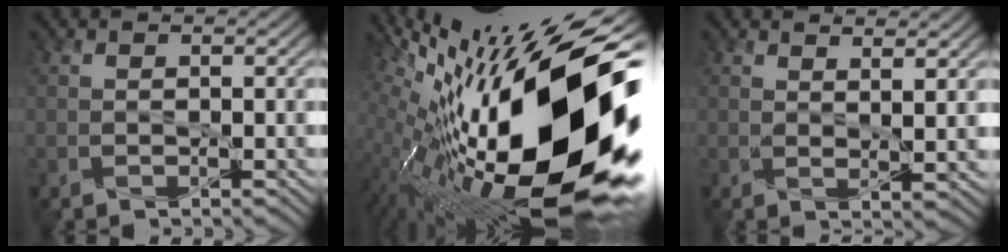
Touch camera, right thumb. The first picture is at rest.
{"total": 22.5, "force": [-0.5, 8.7, 20.8], "torque": [-0.386, -0.025, -0.022]}
{"total": 3.1, "force": [2.3, 0.4, 2.1], "torque": [-0.041, -0.003, 0.047]}